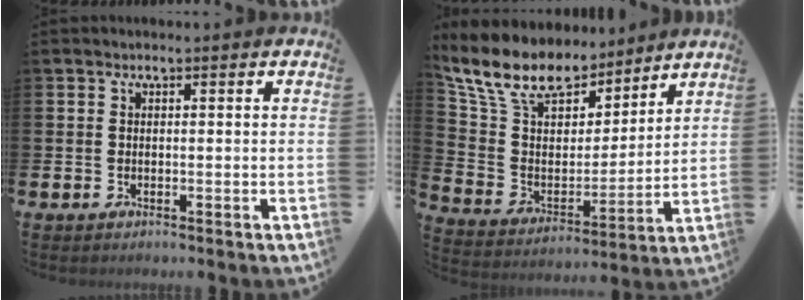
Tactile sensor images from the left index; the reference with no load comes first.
{"total": 12.3, "force": [10.5, 5.1, 3.9], "torque": [-0.139, -0.053, 0.192]}